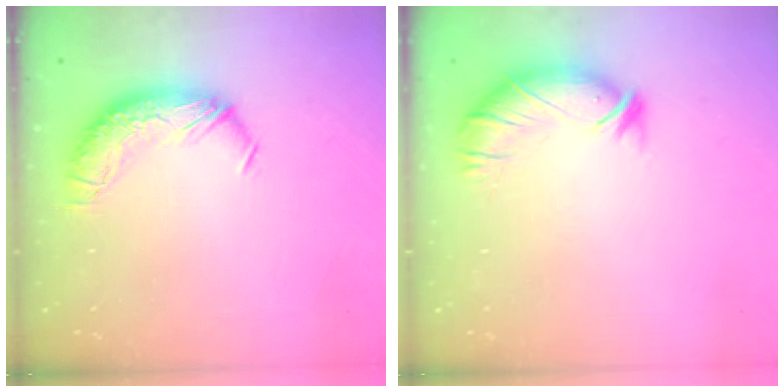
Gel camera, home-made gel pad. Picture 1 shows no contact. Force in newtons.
{"total": 3.0, "press": 2.5, "slide": 1.7}